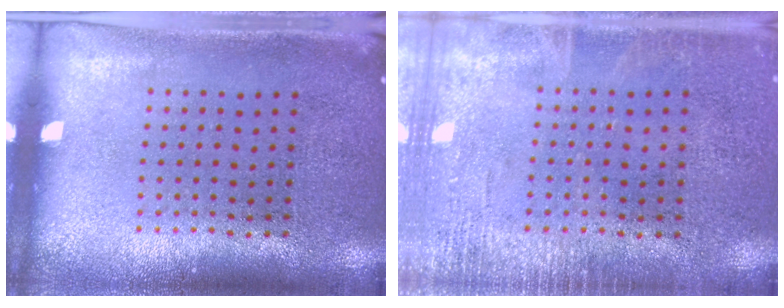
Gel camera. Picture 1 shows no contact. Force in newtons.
{"total": 2.2, "press": 2.2, "slide": 0.3}